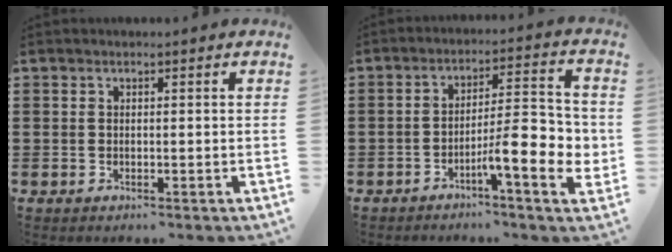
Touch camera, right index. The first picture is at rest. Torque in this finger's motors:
{"motor_torque": [2.14, 0.00, 0.53, 0.08]}